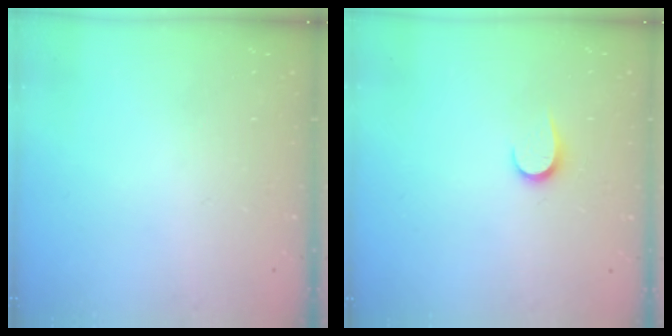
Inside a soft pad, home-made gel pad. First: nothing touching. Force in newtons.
{"total": 5.0, "press": 5.0, "slide": 0.5}